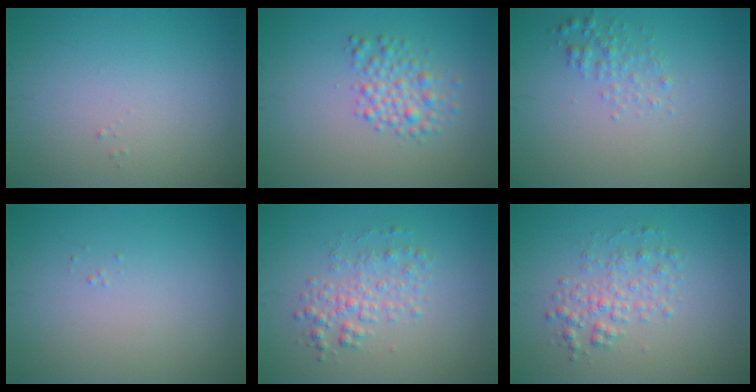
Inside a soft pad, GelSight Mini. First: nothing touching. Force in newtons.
{"total": 2.7, "press": 2.7, "slide": 0.1}
{"total": 1.5, "press": 1.5, "slide": 0.0}
{"total": 0.0}
{"total": 2.5, "press": 2.5, "slide": 0.0}
{"total": 2.5, "press": 2.5, "slide": 0.0}